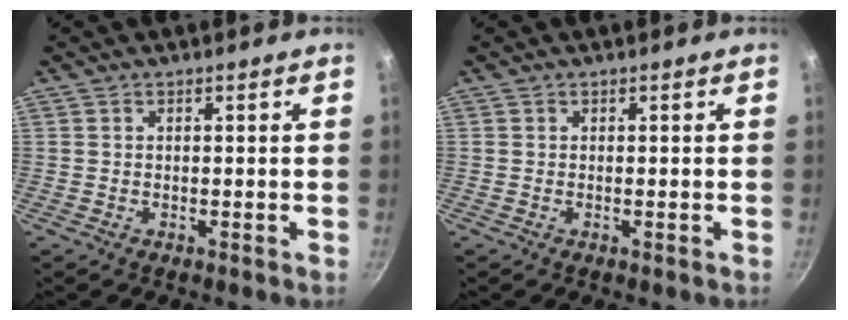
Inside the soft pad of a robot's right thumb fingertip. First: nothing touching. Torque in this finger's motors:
{"motor_torque": [0.16, -0.09, 0.17, 0.06, 0.09]}